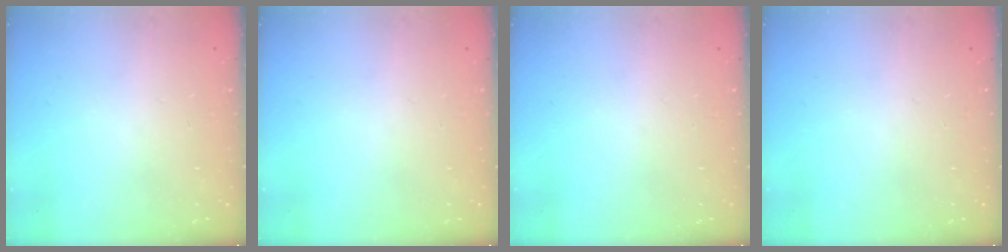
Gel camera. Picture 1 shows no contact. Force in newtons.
{"total": 0.0}
{"total": 0.0}
{"total": 0.0}